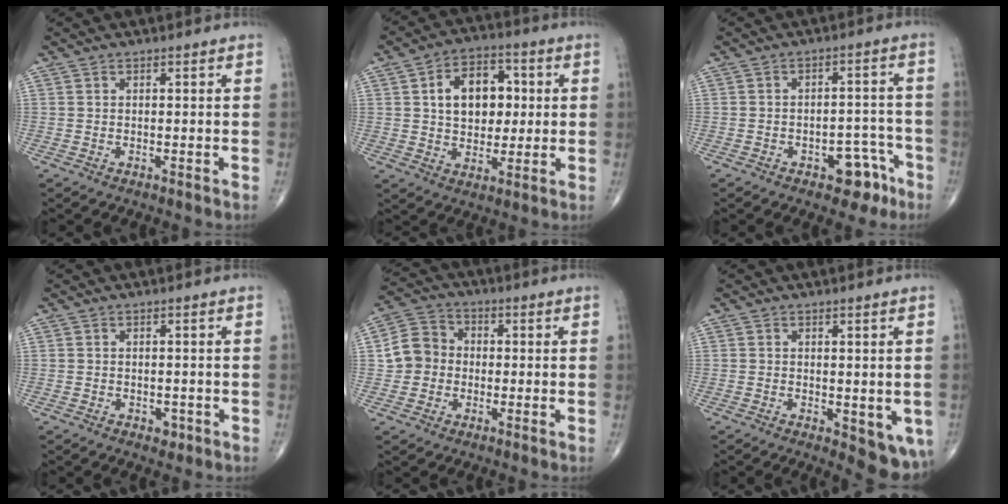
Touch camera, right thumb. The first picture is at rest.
{"total": 12.2, "force": [2.2, 8.3, 8.7], "torque": [-0.100, 0.009, 0.033]}
{"total": 7.1, "force": [-4.1, 4.0, 4.2], "torque": [-0.025, 0.043, -0.050]}
{"total": 1.6, "force": [-0.7, 1.1, 0.9], "torque": [-0.006, 0.001, -0.007]}
{"total": 7.8, "force": [-0.5, 7.2, 3.1], "torque": [-0.035, 0.025, -0.021]}
{"total": 7.4, "force": [-1.8, 3.3, 6.3], "torque": [-0.060, -0.013, -0.019]}